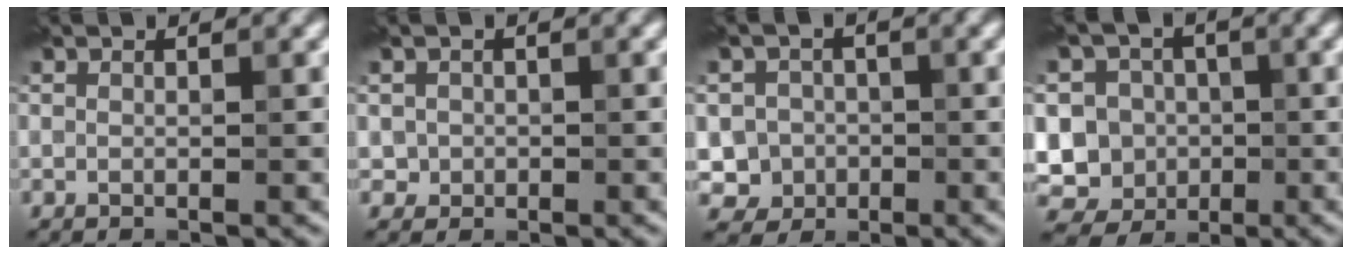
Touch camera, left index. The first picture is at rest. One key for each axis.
{"total": 1.2, "fx": 0.0, "fy": 1.2, "fz": 0.0, "tx": 0.013, "ty": -0.003, "tz": 0.000}
{"total": 4.1, "fx": -1.0, "fy": 4.0, "fz": 0.7, "tx": 0.019, "ty": 0.005, "tz": -0.035}
{"total": 10.4, "fx": -1.1, "fy": 9.9, "fz": 3.2, "tx": -0.078, "ty": 0.025, "tz": -0.050}